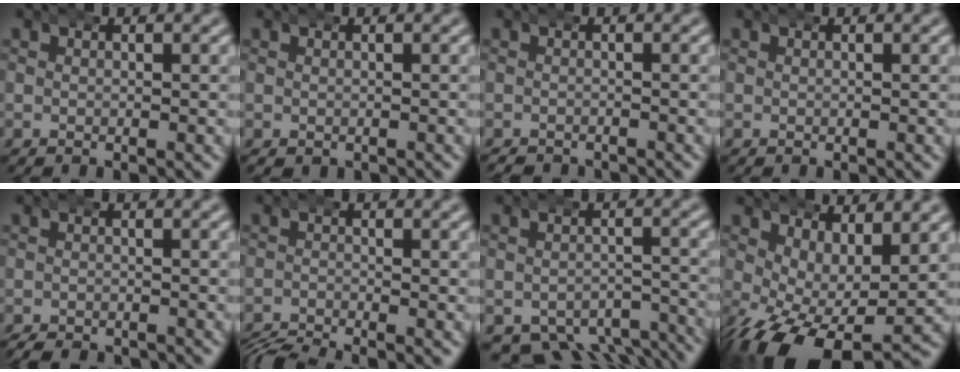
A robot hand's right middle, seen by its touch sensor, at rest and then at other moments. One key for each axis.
{"total": 0.6, "fx": -0.2, "fy": 0.5, "fz": 0.3, "tx": -0.010, "ty": -0.006, "tz": 0.002}
{"total": 1.7, "fx": -1.6, "fy": 0.1, "fz": -0.2, "tx": 0.001, "ty": -0.012, "tz": -0.022}
{"total": 0.0}
{"total": 1.8, "fx": -1.8, "fy": 0.3, "fz": 0.1, "tx": -0.004, "ty": -0.012, "tz": -0.025}
{"total": 3.5, "fx": -3.5, "fy": 0.3, "fz": 0.5, "tx": -0.004, "ty": -0.014, "tz": -0.055}
{"total": 7.1, "fx": -5.7, "fy": 3.3, "fz": 2.9, "tx": -0.032, "ty": -0.024, "tz": -0.082}
{"total": 6.9, "fx": -2.2, "fy": 3.6, "fz": 5.5, "tx": -0.113, "ty": -0.052, "tz": -0.008}